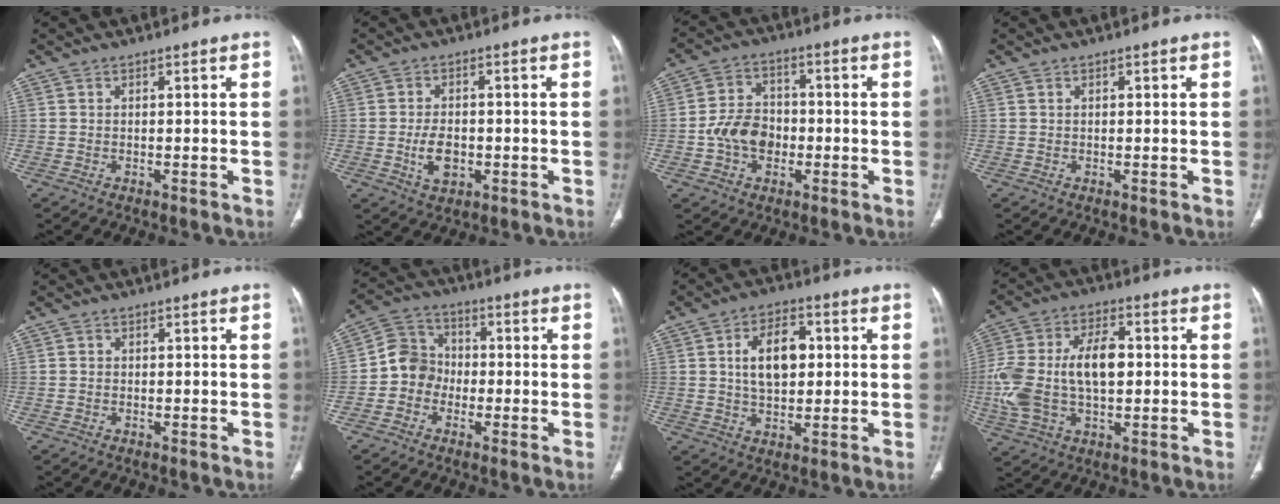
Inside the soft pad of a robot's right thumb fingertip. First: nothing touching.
{"total": 5.5, "force": [-1.2, 3.4, 4.1], "torque": [-0.068, 0.003, -0.016]}
{"total": 8.9, "force": [-1.9, 6.8, 5.3], "torque": [-0.075, 0.025, -0.040]}
{"total": 0.0}
{"total": 0.8, "force": [-0.1, 0.8, 0.2], "torque": [0.000, 0.003, -0.001]}
{"total": 7.7, "force": [-1.8, 7.0, 2.7], "torque": [-0.025, 0.031, -0.047]}
{"total": 10.3, "force": [1.6, 6.4, 7.9], "torque": [-0.113, 0.008, 0.029]}
{"total": 17.0, "force": [0.1, 9.9, 13.9], "torque": [-0.283, 0.022, 0.005]}